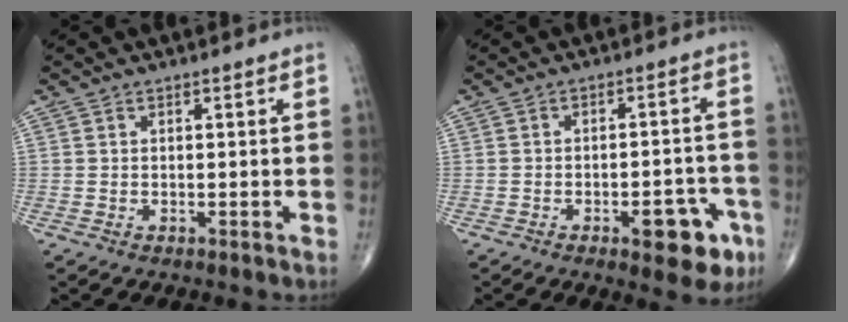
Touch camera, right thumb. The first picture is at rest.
{"total": 9.4, "force": [-4.5, 4.0, 7.2], "torque": [-0.064, 0.029, -0.052]}